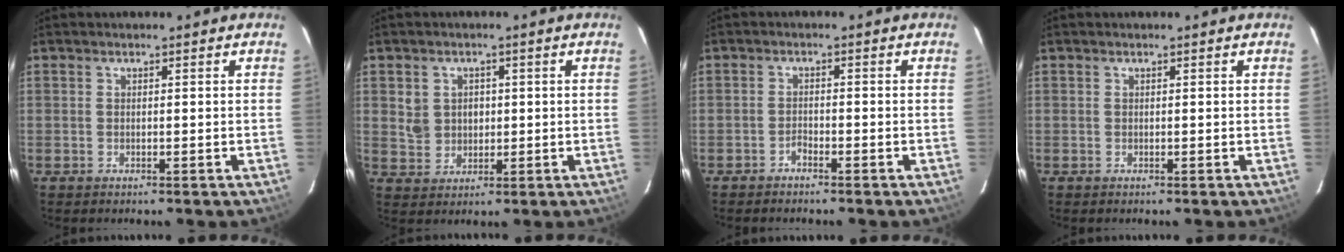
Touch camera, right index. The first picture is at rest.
{"total": 5.1, "force": [0.9, 4.6, 1.9], "torque": [-0.037, 0.010, 0.025]}
{"total": 1.3, "force": [-1.3, 0.3, 0.3], "torque": [-0.010, 0.003, -0.025]}
{"total": 0.0}